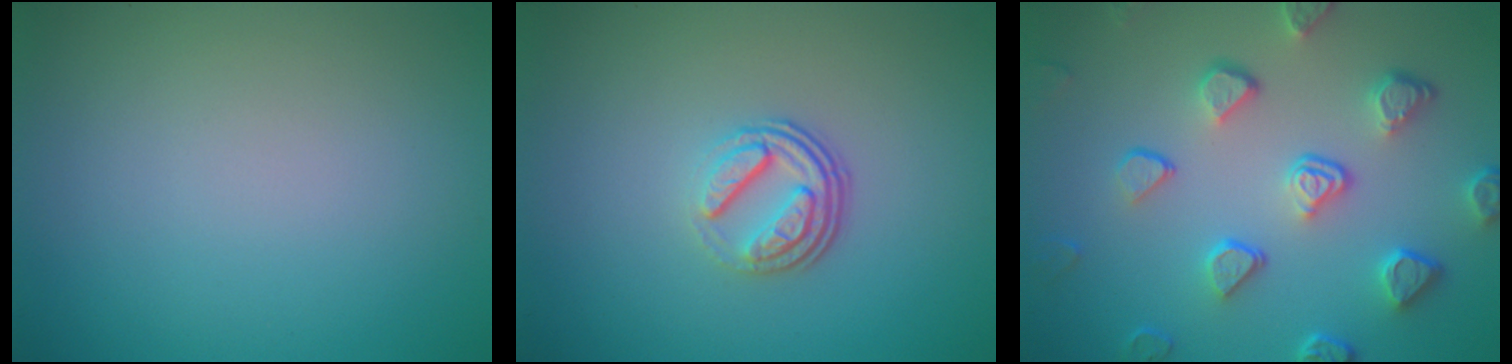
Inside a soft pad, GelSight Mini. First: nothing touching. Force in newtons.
{"total": 3.7, "press": 2.5, "slide": 2.7}
{"total": 5.4, "press": 4.2, "slide": 3.4}